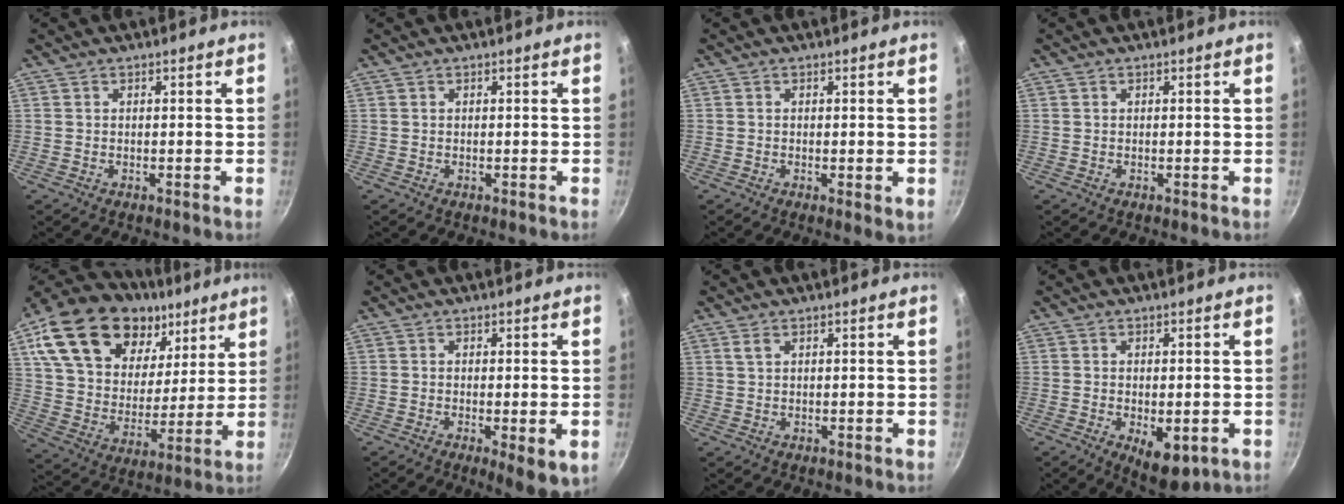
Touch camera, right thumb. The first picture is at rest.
{"total": 0.0}
{"total": 1.8, "force": [-0.1, 0.4, 1.7], "torque": [-0.025, -0.009, -0.003]}
{"total": 0.0}
{"total": 28.7, "force": [15.1, 17.6, 16.9], "torque": [-0.283, -0.035, 0.267]}
{"total": 6.1, "force": [-1.6, 1.6, 5.6], "torque": [-0.078, -0.010, -0.018]}
{"total": 1.3, "force": [0.7, 0.6, 0.9], "torque": [-0.016, 0.000, 0.015]}
{"total": 7.4, "force": [-2.2, 3.5, 6.1], "torque": [-0.074, -0.004, -0.018]}